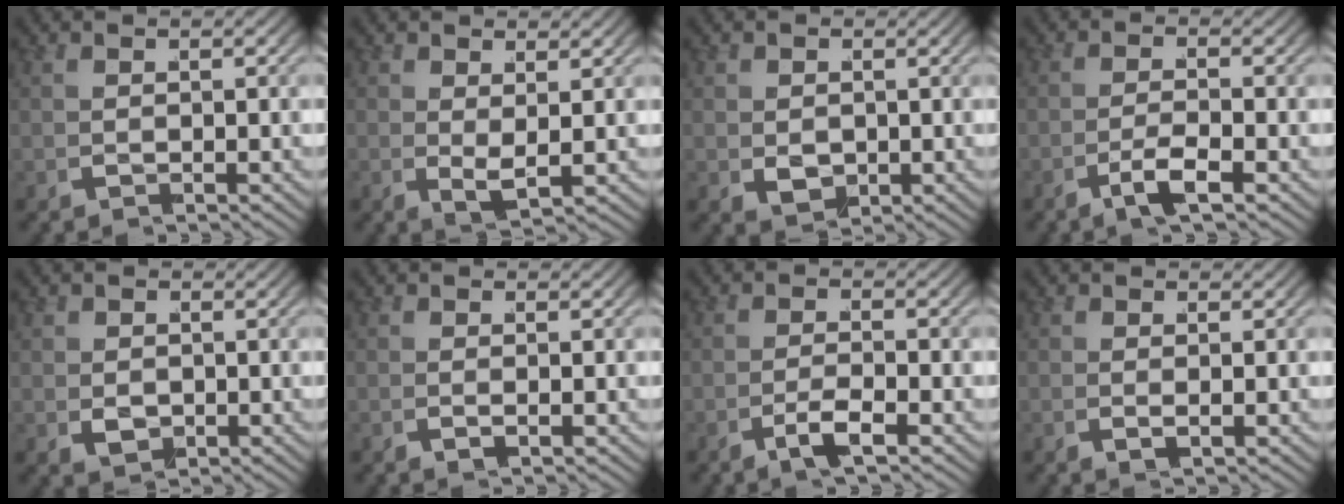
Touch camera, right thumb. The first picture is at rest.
{"total": 1.4, "force": [0.7, 0.6, 1.0], "torque": [-0.019, -0.010, 0.012]}
{"total": 2.6, "force": [-0.2, 2.2, 1.5], "torque": [-0.029, -0.023, 0.003]}
{"total": 2.3, "force": [-2.0, 0.3, 1.1], "torque": [-0.026, -0.005, -0.042]}
{"total": 2.3, "force": [-0.1, 1.9, 1.2], "torque": [-0.025, -0.021, 0.004]}
{"total": 0.0}
{"total": 2.1, "force": [-1.9, 0.2, 0.9], "torque": [-0.019, -0.005, -0.040]}
{"total": 0.0}